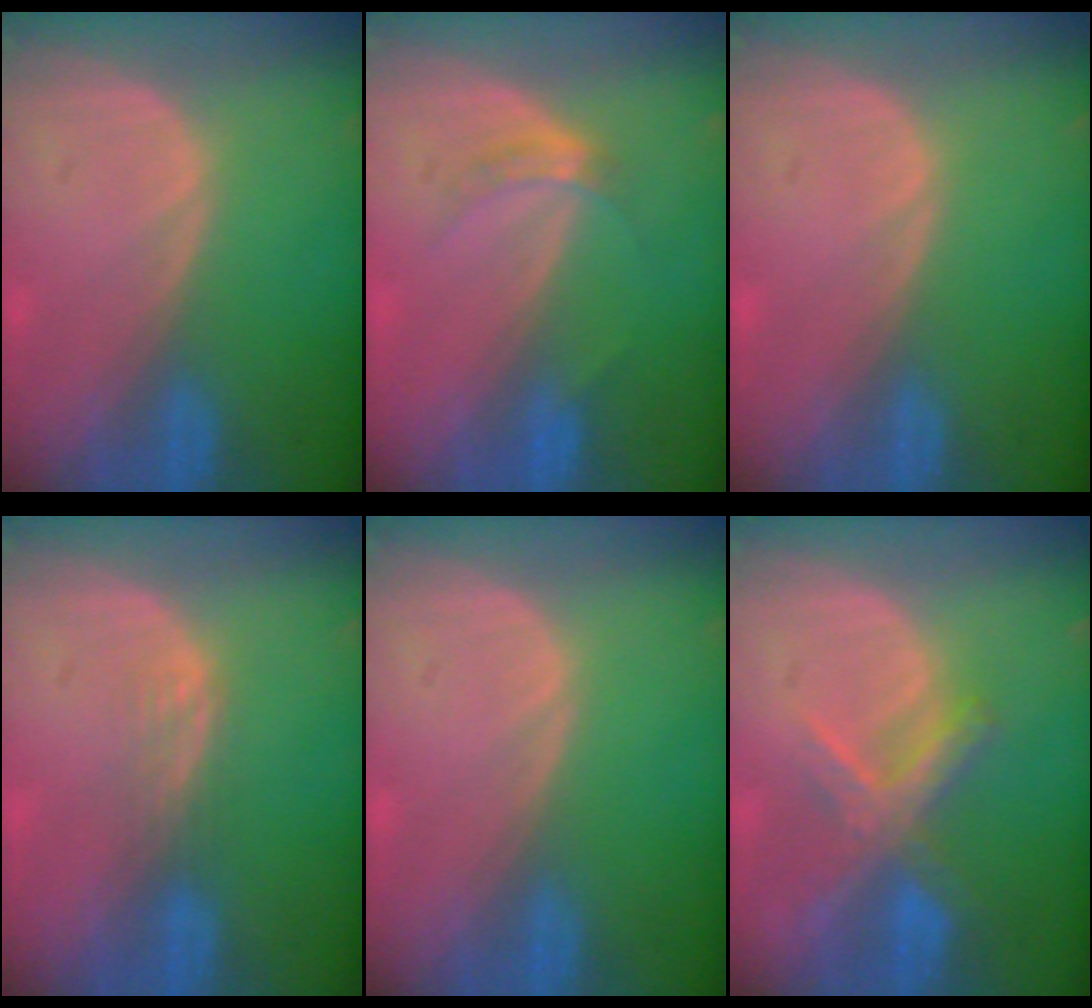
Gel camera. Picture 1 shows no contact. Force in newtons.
{"total": 2.8, "press": 2.5, "slide": 1.3}
{"total": 0.0}
{"total": 1.9, "press": 1.9, "slide": 0.3}
{"total": 0.0}
{"total": 7.0, "press": 6.1, "slide": 3.4}